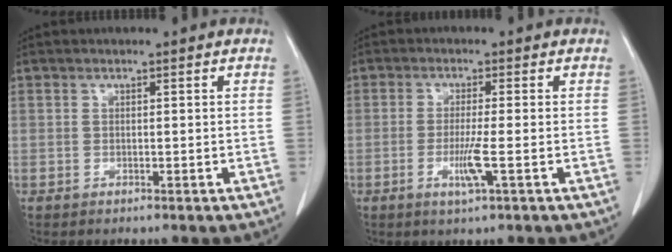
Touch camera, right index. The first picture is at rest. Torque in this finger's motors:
{"motor_torque": [0.06, 0.01, 0.09, 0.03]}